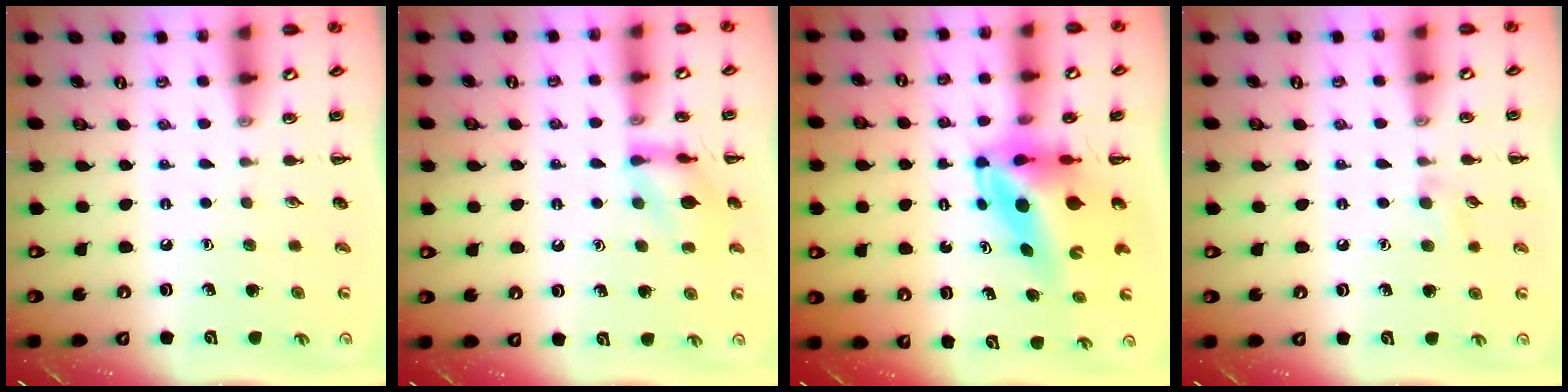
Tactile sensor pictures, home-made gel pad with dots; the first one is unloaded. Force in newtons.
{"total": 10.6, "press": 10.6, "slide": 0.9}
{"total": 7.2, "press": 6.8, "slide": 2.4}
{"total": 5.0, "press": 4.6, "slide": 1.8}